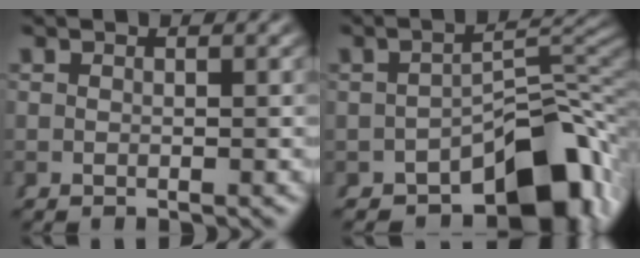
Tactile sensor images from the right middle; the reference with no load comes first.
{"total": 9.4, "force": [-5.8, 3.8, 6.3], "torque": [-0.049, -0.004, -0.081]}